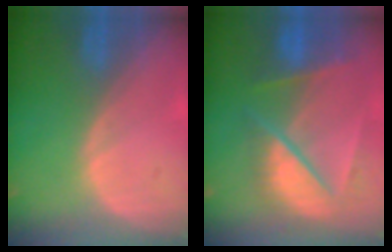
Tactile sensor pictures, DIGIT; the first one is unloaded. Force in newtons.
{"total": 9.4, "press": 8.2, "slide": 4.6}